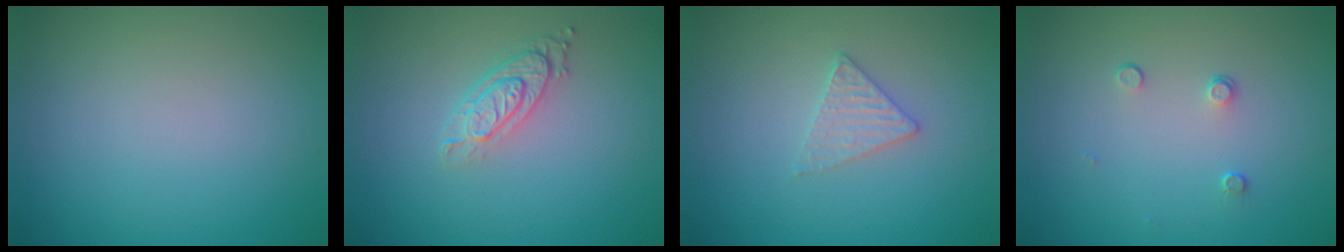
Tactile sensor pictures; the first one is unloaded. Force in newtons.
{"total": 3.2, "press": 2.3, "slide": 2.2}
{"total": 1.8, "press": 1.8, "slide": 0.3}
{"total": 0.9, "press": 0.6, "slide": 0.6}